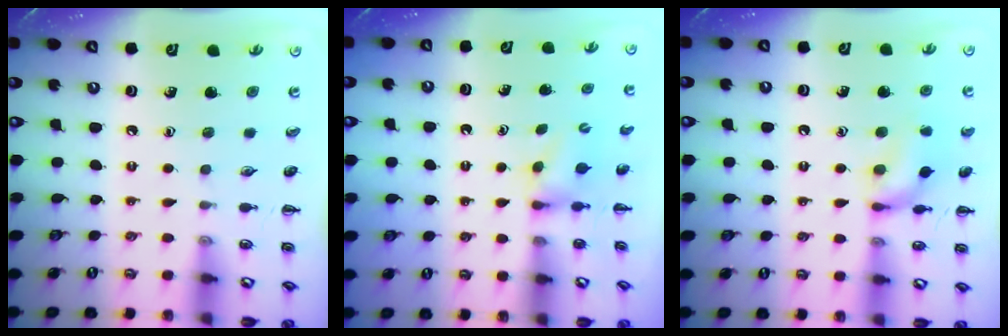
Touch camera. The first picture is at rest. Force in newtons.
{"total": 3.9, "press": 3.7, "slide": 1.3}
{"total": 12.0, "press": 12.0, "slide": 0.7}